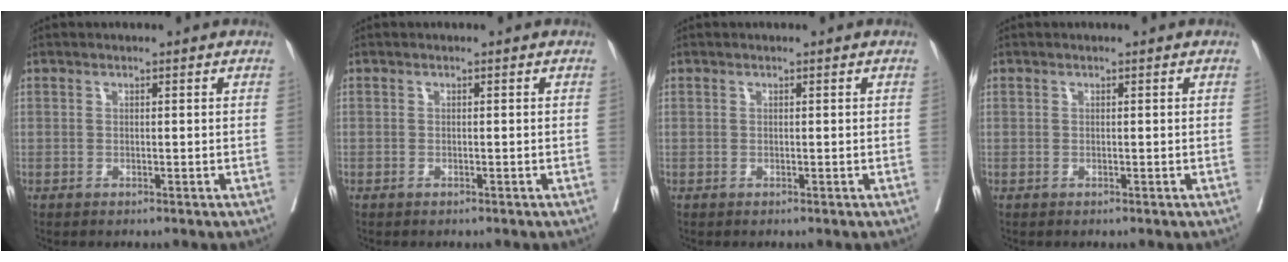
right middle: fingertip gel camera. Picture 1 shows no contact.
{"total": 0.0}
{"total": 0.0}
{"total": 0.0}